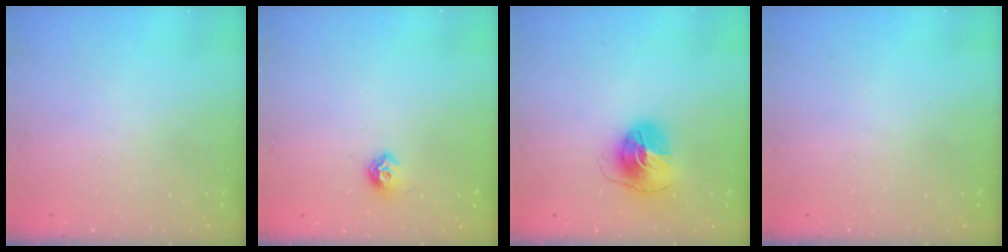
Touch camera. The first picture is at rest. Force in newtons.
{"total": 7.9, "press": 7.8, "slide": 0.9}
{"total": 8.6, "press": 8.6, "slide": 0.9}
{"total": 0.0}